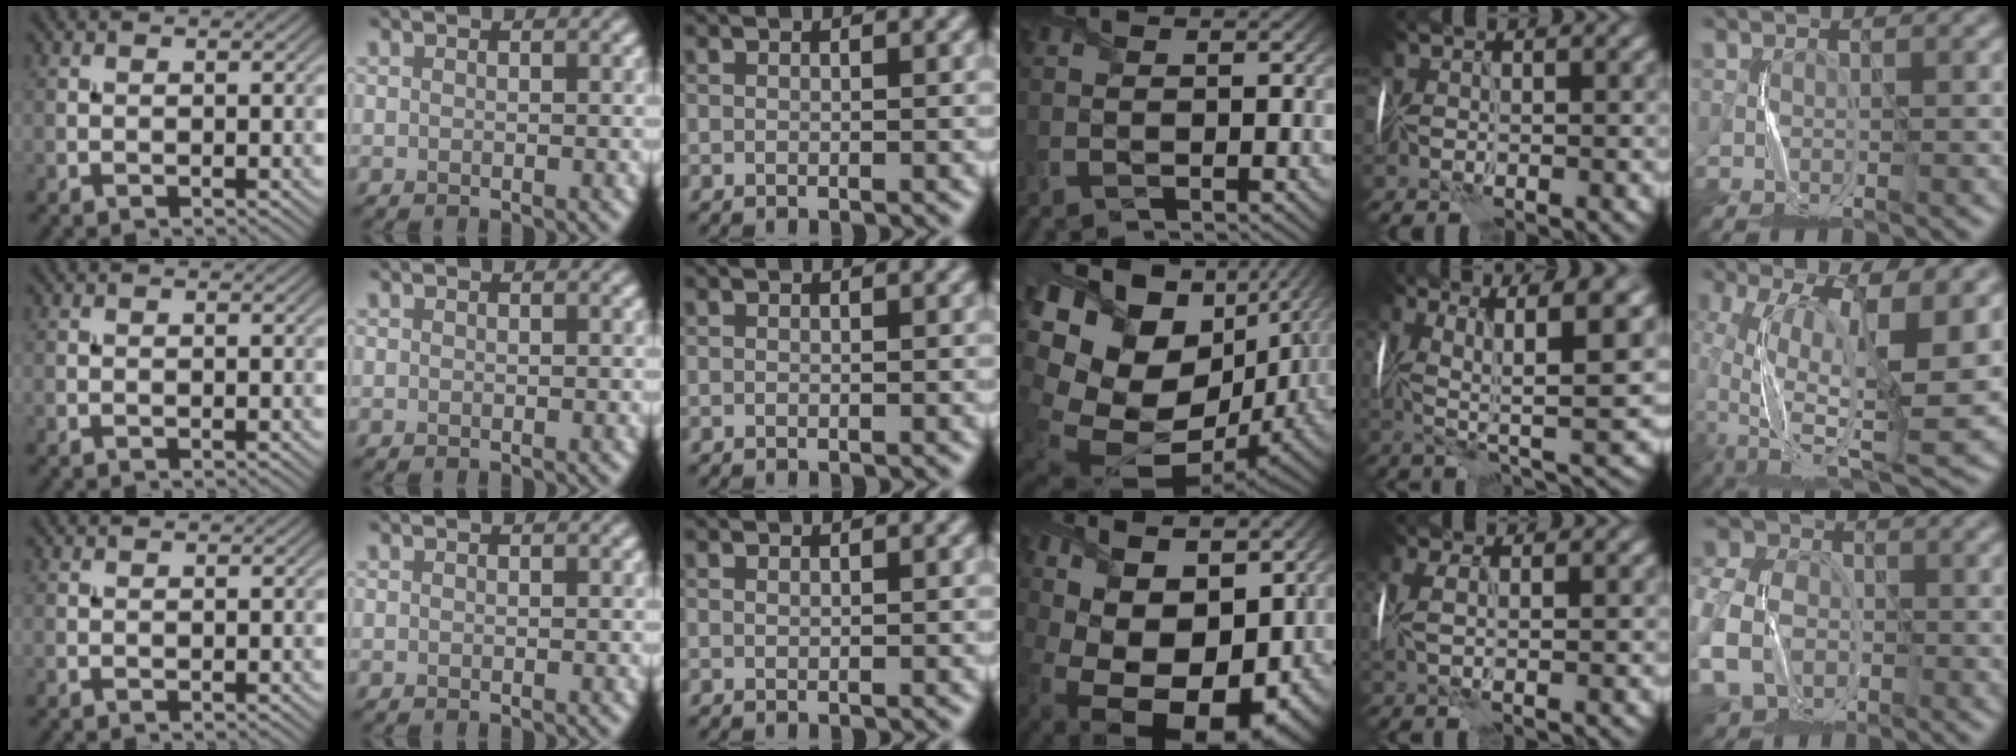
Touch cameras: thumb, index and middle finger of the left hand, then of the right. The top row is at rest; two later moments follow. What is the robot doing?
{"motion": "fold", "object": "memory foam"}